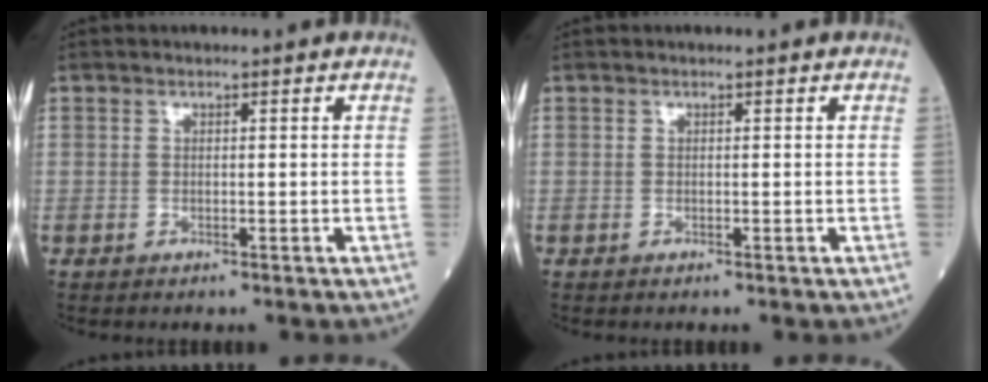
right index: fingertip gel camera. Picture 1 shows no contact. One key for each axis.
{"total": 0.0}